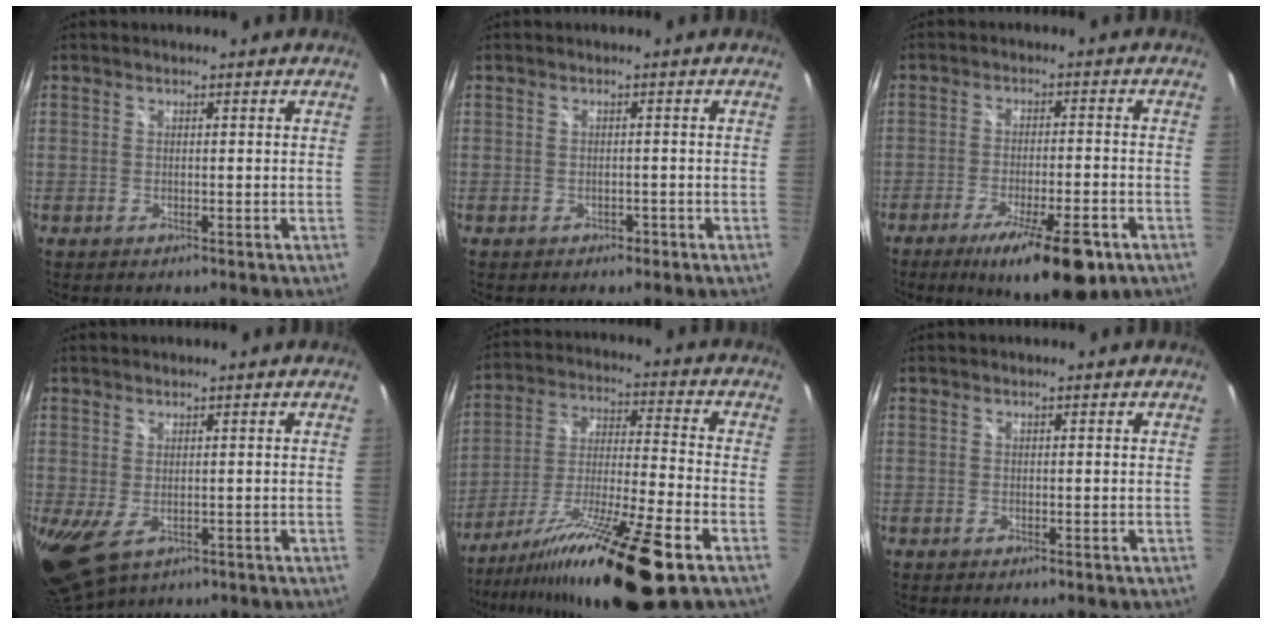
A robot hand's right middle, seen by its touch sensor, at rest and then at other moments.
{"total": 1.1, "force": [-0.7, 0.7, 0.2], "torque": [-0.004, -0.001, -0.010]}
{"total": 14.5, "force": [-9.0, 3.5, 10.8], "torque": [-0.185, -0.031, -0.136]}
{"total": 6.0, "force": [-0.8, 3.4, 4.9], "torque": [-0.089, -0.019, -0.002]}
{"total": 20.9, "force": [-13.9, 0.4, 15.6], "torque": [-0.276, -0.037, -0.238]}
{"total": 0.0}